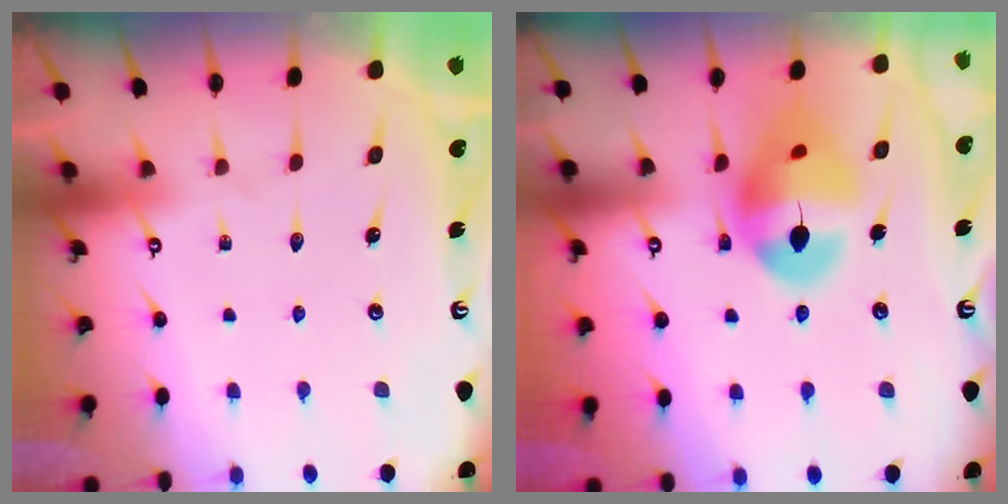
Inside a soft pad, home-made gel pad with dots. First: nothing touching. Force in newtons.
{"total": 15.0, "press": 14.9, "slide": 2.0}